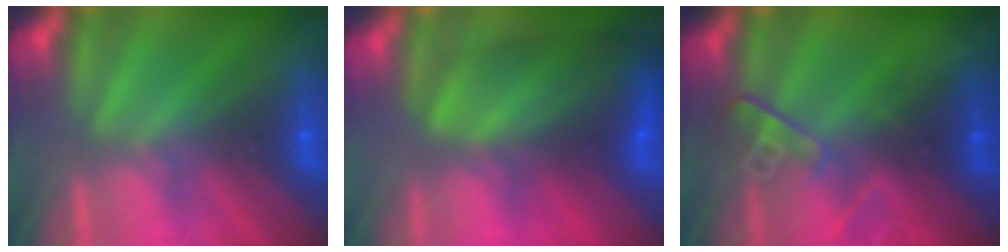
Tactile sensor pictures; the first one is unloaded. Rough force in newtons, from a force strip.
{"total": 9.3}
{"total": 2.5}